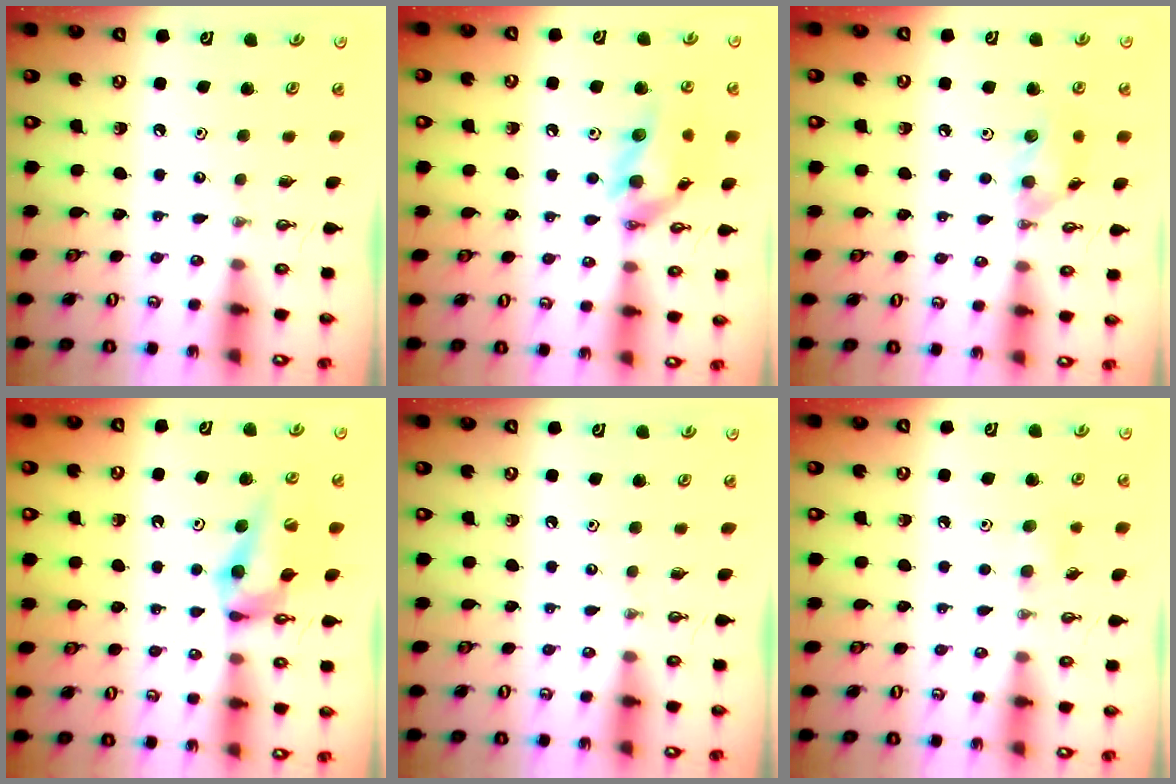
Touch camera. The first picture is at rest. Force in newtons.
{"total": 14.0, "press": 13.8, "slide": 1.9}
{"total": 10.5, "press": 10.2, "slide": 2.3}
{"total": 10.3, "press": 10.2, "slide": 1.0}
{"total": 0.0}
{"total": 6.0, "press": 5.7, "slide": 1.9}